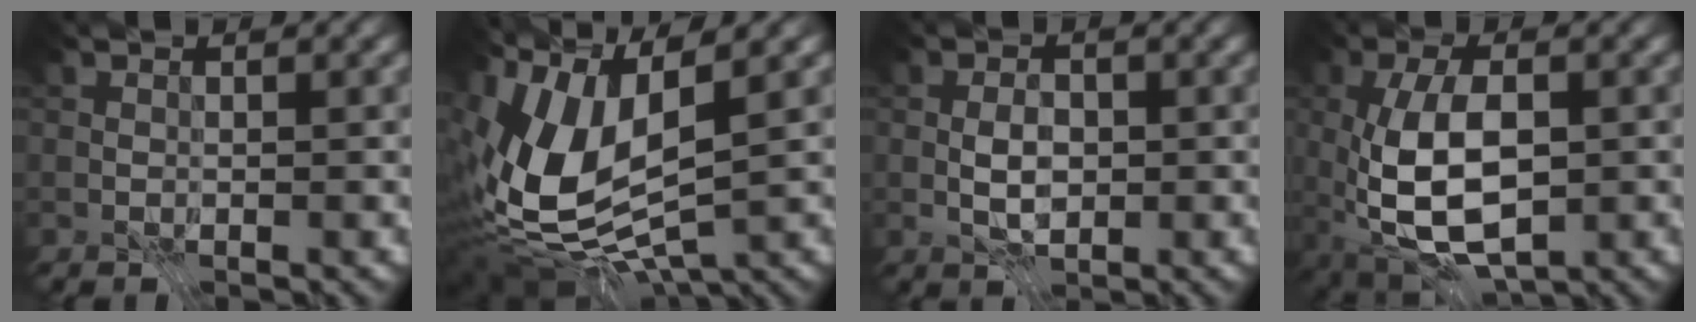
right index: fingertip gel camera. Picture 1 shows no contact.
{"total": 12.9, "force": [0.6, 6.1, 11.3], "torque": [-0.256, -0.003, 0.014]}
{"total": 2.2, "force": [-0.9, 1.1, 1.7], "torque": [-0.027, 0.000, -0.020]}
{"total": 8.7, "force": [-1.7, 4.1, 7.5], "torque": [-0.153, -0.005, -0.036]}